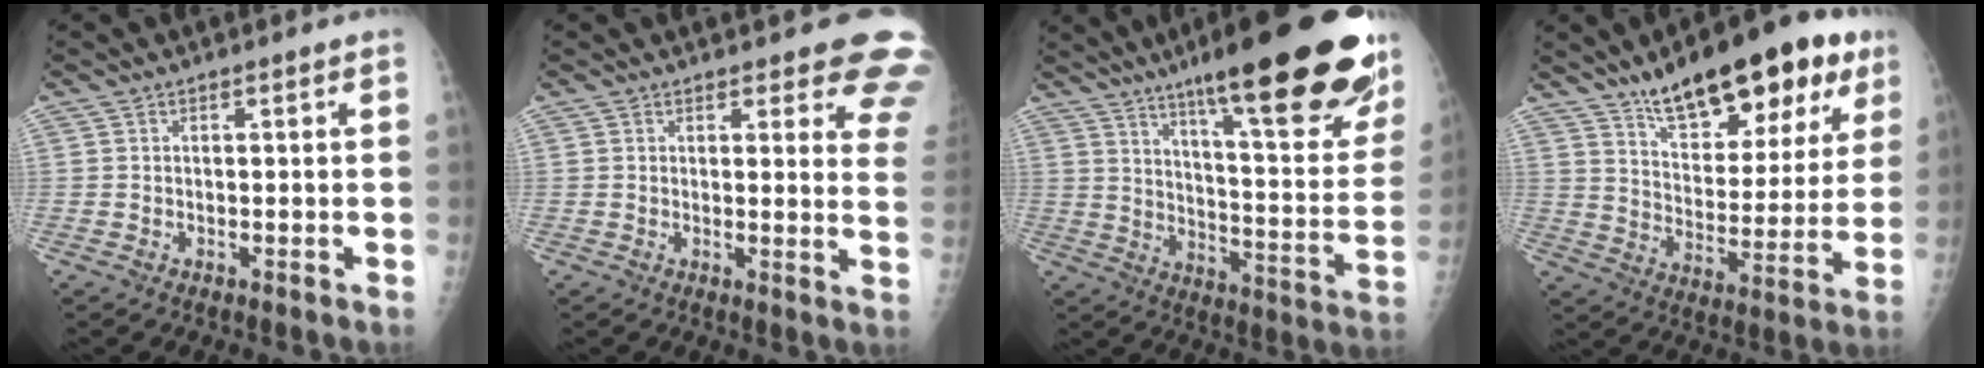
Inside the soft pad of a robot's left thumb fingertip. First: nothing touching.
{"total": 10.3, "force": [8.8, 3.3, 4.3], "torque": [0.004, -0.046, 0.070]}
{"total": 31.0, "force": [20.0, 6.1, 22.8], "torque": [-0.271, -0.065, 0.286]}
{"total": 22.8, "force": [14.4, 9.0, 15.2], "torque": [-0.176, -0.042, 0.219]}